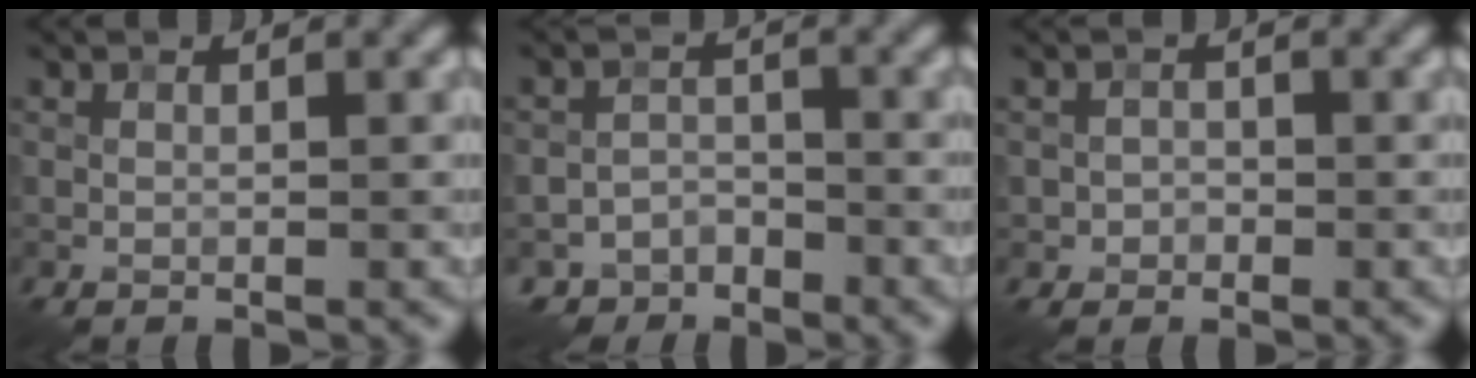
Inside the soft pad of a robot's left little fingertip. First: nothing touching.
{"total": 4.7, "force": [-3.8, 2.6, 0.2], "torque": [0.016, 0.003, -0.060]}
{"total": 1.2, "force": [-0.5, 1.1, 0.0], "torque": [0.009, 0.000, -0.013]}